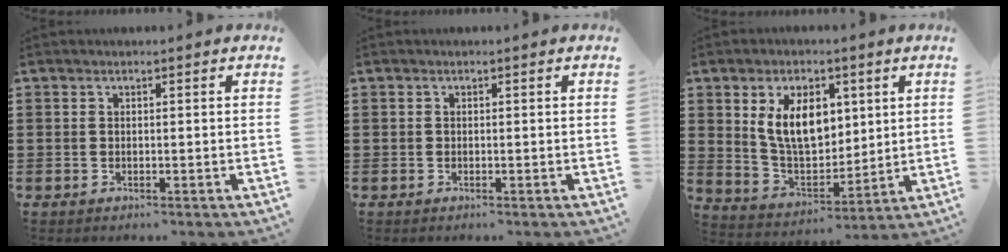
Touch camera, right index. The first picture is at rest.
{"total": 0.0}
{"total": 9.7, "force": [3.1, 5.9, 7.0], "torque": [-0.152, 0.006, 0.052]}